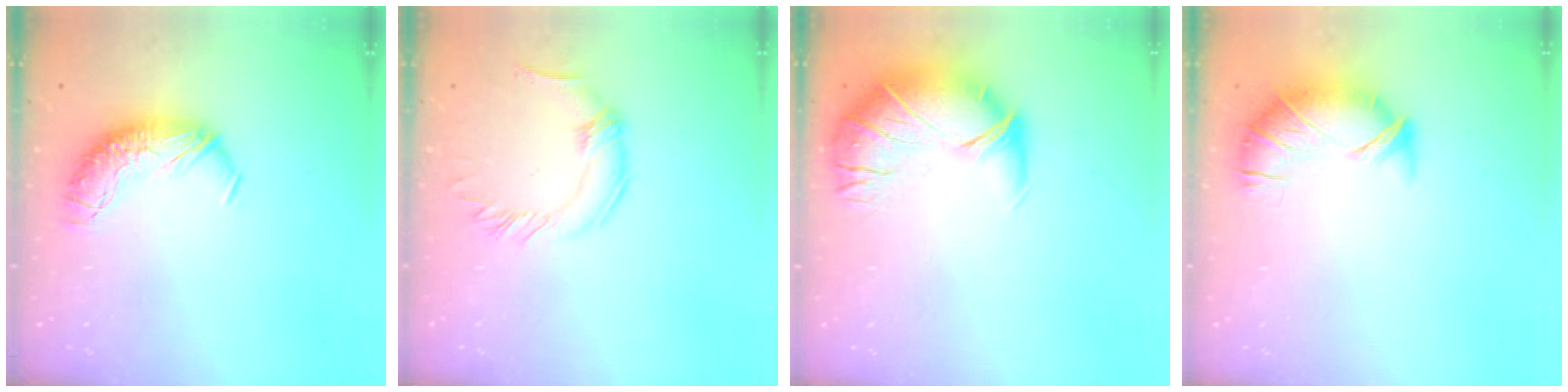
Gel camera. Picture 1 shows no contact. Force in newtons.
{"total": 0.0}
{"total": 2.7, "press": 1.3, "slide": 2.4}
{"total": 2.5, "press": 1.9, "slide": 1.7}